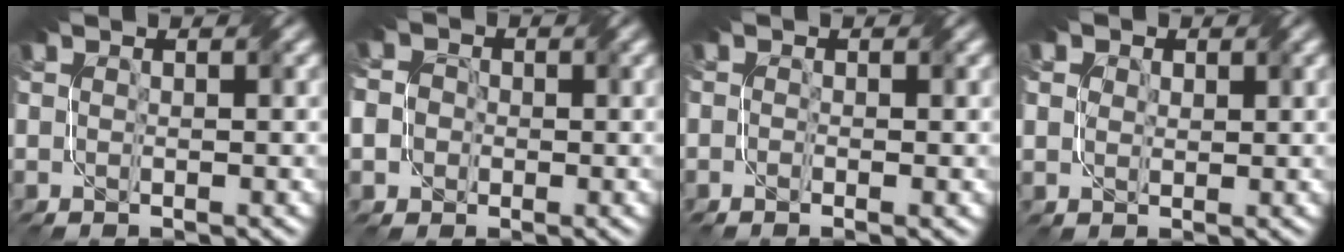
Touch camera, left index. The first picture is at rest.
{"total": 3.1, "force": [-0.5, 3.0, 0.7], "torque": [-0.009, 0.016, -0.019]}
{"total": 1.1, "force": [-0.3, 0.4, 1.0], "torque": [-0.019, -0.003, -0.008]}
{"total": 2.6, "force": [1.7, 2.0, 0.3], "torque": [-0.009, 0.014, 0.022]}